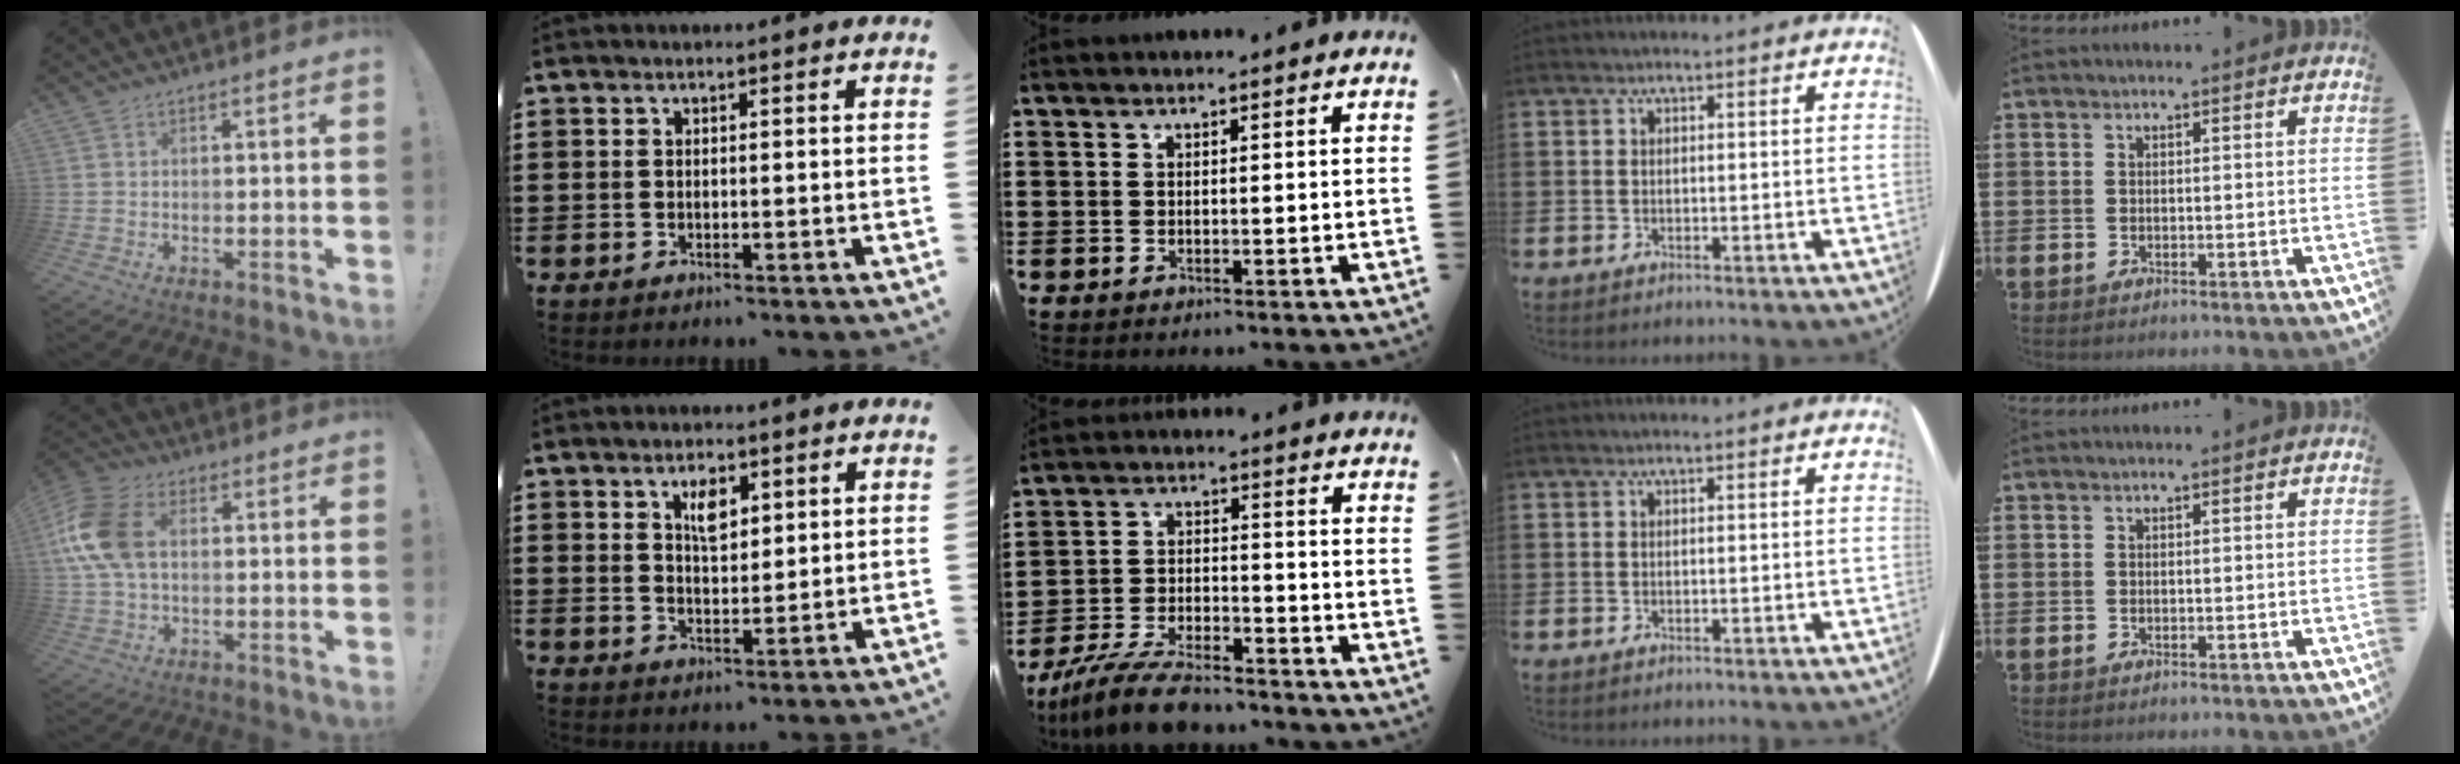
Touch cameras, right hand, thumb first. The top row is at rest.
{"thumb": {"total": 14.5, "force": [2.1, 9.4, 10.9], "torque": [-0.234, 0.006, 0.040]}, "index": {"total": 3.8, "force": [2.0, 1.7, 2.8], "torque": [-0.045, 0.001, 0.031]}, "middle": {"total": 9.4, "force": [-8.3, 1.8, 3.9], "torque": [-0.075, 0.020, -0.158]}}